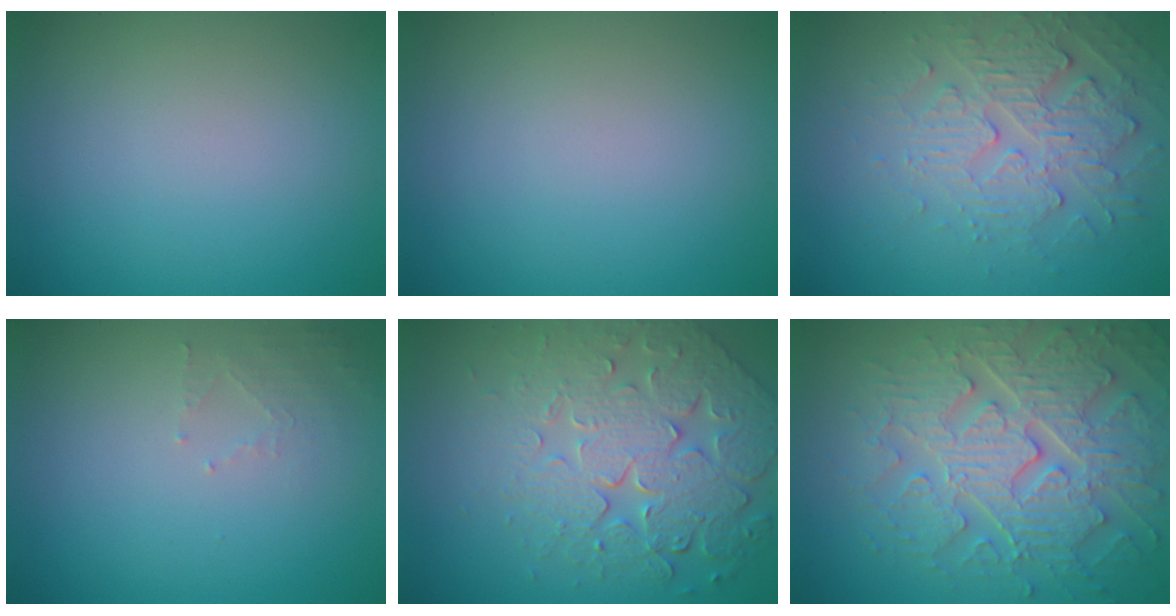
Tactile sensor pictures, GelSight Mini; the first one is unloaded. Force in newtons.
{"total": 0.0}
{"total": 4.0, "press": 3.5, "slide": 2.0}
{"total": 1.4, "press": 1.3, "slide": 0.3}
{"total": 8.0, "press": 5.8, "slide": 5.4}
{"total": 8.0, "press": 6.5, "slide": 4.7}